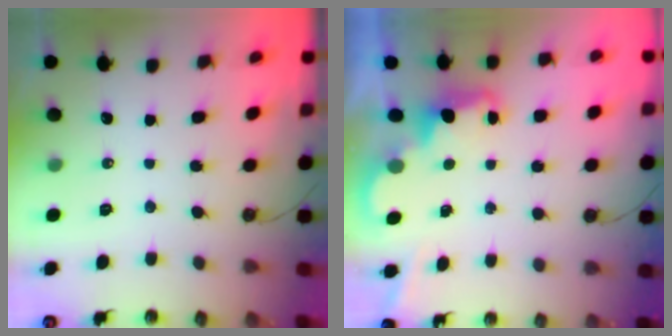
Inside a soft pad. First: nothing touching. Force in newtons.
{"total": 2.4, "press": 2.3, "slide": 0.7}